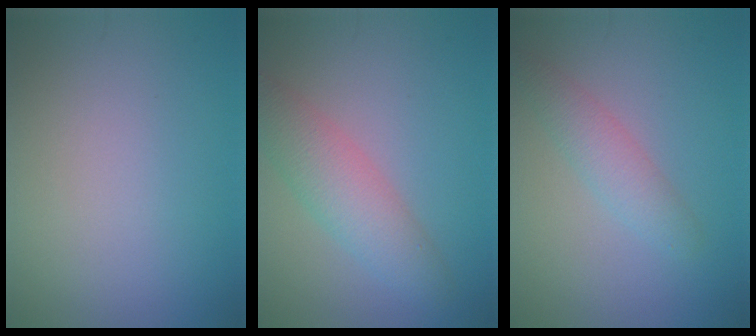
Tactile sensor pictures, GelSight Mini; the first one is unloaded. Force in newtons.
{"total": 4.2, "press": 4.2, "slide": 0.2}
{"total": 2.4, "press": 2.4, "slide": 0.1}